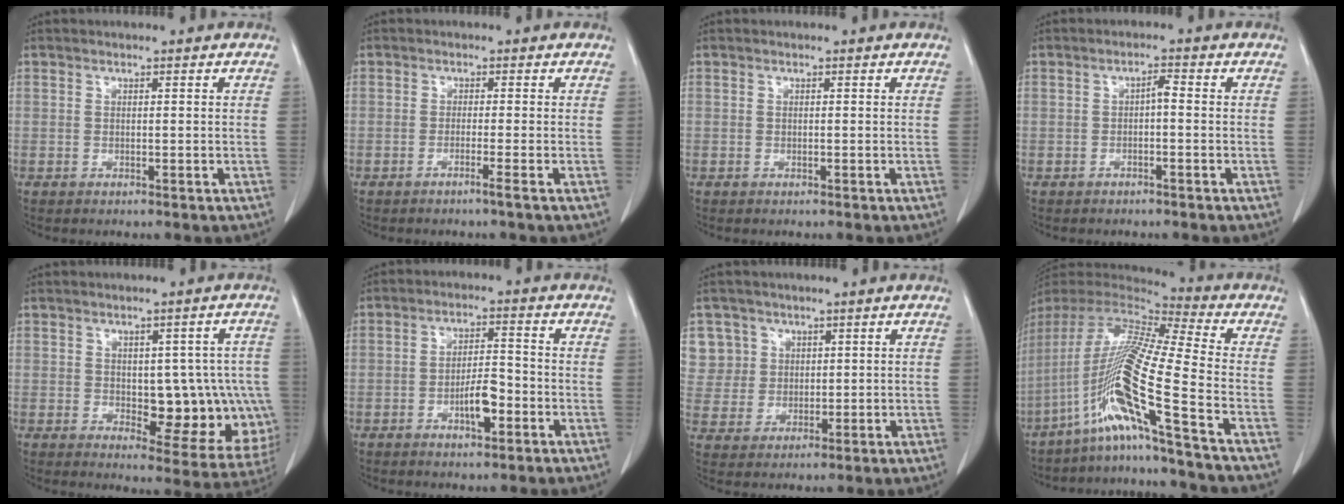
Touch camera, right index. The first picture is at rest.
{"total": 1.8, "force": [-1.2, -0.7, 1.1], "torque": [-0.012, 0.003, -0.023]}
{"total": 0.0}
{"total": 1.6, "force": [-0.3, 0.3, 1.6], "torque": [-0.023, 0.006, -0.008]}
{"total": 13.2, "force": [-1.1, 6.1, 11.7], "torque": [-0.119, 0.011, 0.005]}
{"total": 5.4, "force": [-2.2, 1.7, 4.7], "torque": [-0.082, 0.006, -0.035]}
{"total": 7.2, "force": [3.3, 6.4, -0.2], "torque": [0.009, 0.015, 0.075]}
{"total": 18.2, "force": [-8.9, -2.5, 15.7], "torque": [-0.321, -0.016, -0.176]}